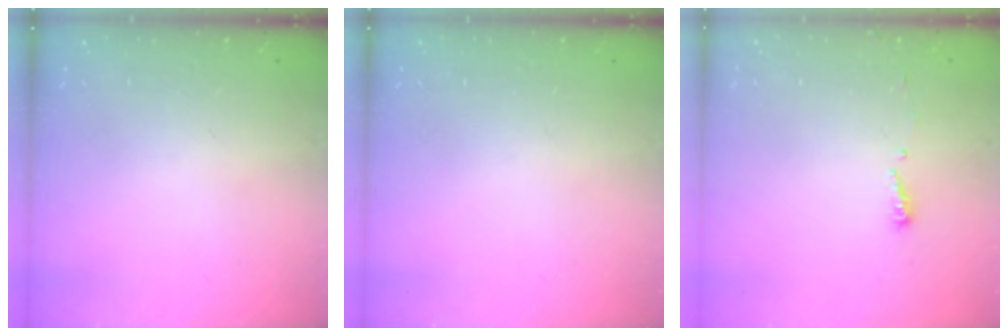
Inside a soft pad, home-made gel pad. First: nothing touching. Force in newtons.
{"total": 0.0}
{"total": 4.4, "press": 4.4, "slide": 0.3}